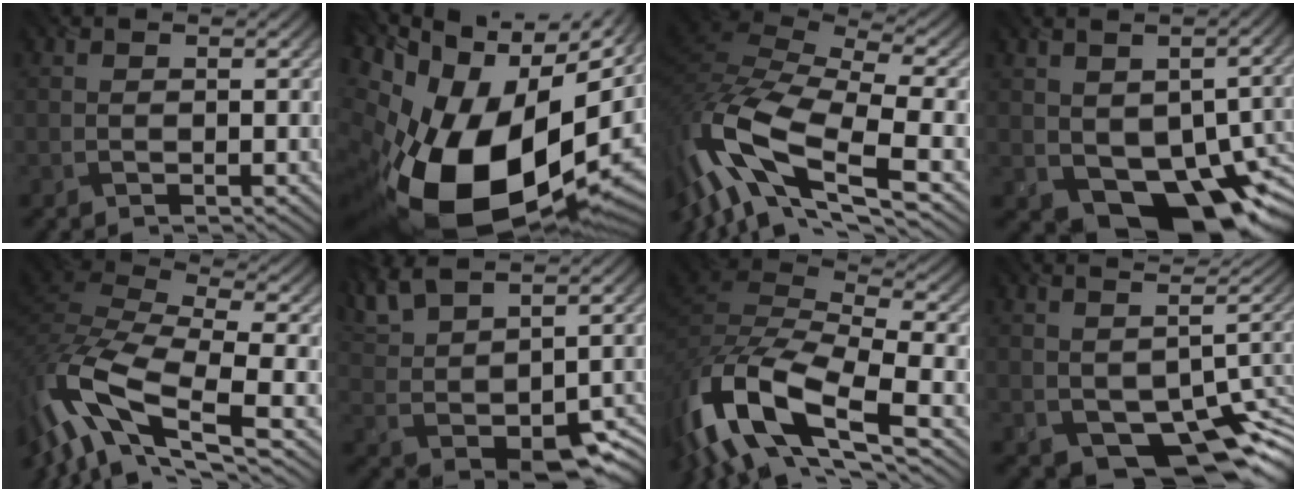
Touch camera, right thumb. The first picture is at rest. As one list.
[{"total": 20.8, "force": [-2.7, 12.9, 16.1], "torque": [-0.346, -0.051, -0.028]}, {"total": 16.6, "force": [-5.3, 6.5, 14.3], "torque": [-0.346, -0.003, -0.092]}, {"total": 15.5, "force": [-3.9, 9.7, 11.4], "torque": [-0.168, -0.047, -0.031]}, {"total": 15.3, "force": [-7.4, 5.9, 12.0], "torque": [-0.297, -0.004, -0.141]}, {"total": 9.5, "force": [4.0, 4.6, 7.3], "torque": [-0.164, -0.007, 0.091]}, {"total": 17.5, "force": [-8.5, 6.7, 13.7], "torque": [-0.334, -0.030, -0.143]}, {"total": 10.4, "force": [-2.4, 5.9, 8.2], "torque": [-0.120, -0.022, -0.018]}]